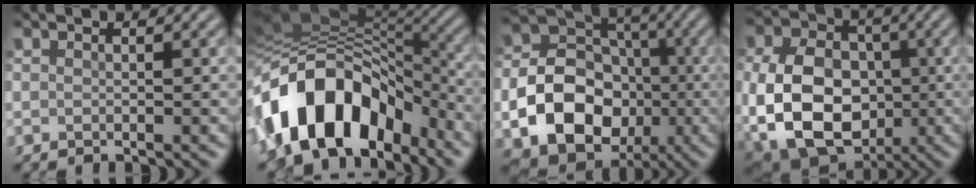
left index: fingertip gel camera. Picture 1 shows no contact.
{"total": 13.1, "force": [-6.2, 7.8, 8.6], "torque": [-0.144, 0.023, -0.119]}
{"total": 12.2, "force": [-3.1, 9.6, 6.8], "torque": [-0.114, -0.026, -0.071]}
{"total": 14.0, "force": [-2.0, 10.2, 9.3], "torque": [-0.169, -0.019, -0.033]}